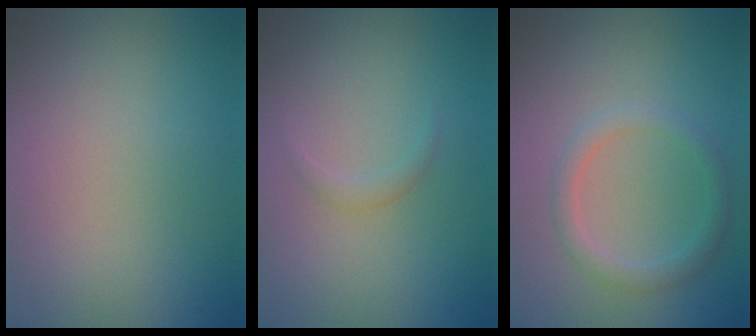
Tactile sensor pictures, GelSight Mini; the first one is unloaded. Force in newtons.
{"total": 0.8, "press": 0.8, "slide": 0.0}
{"total": 2.2, "press": 2.2, "slide": 0.2}